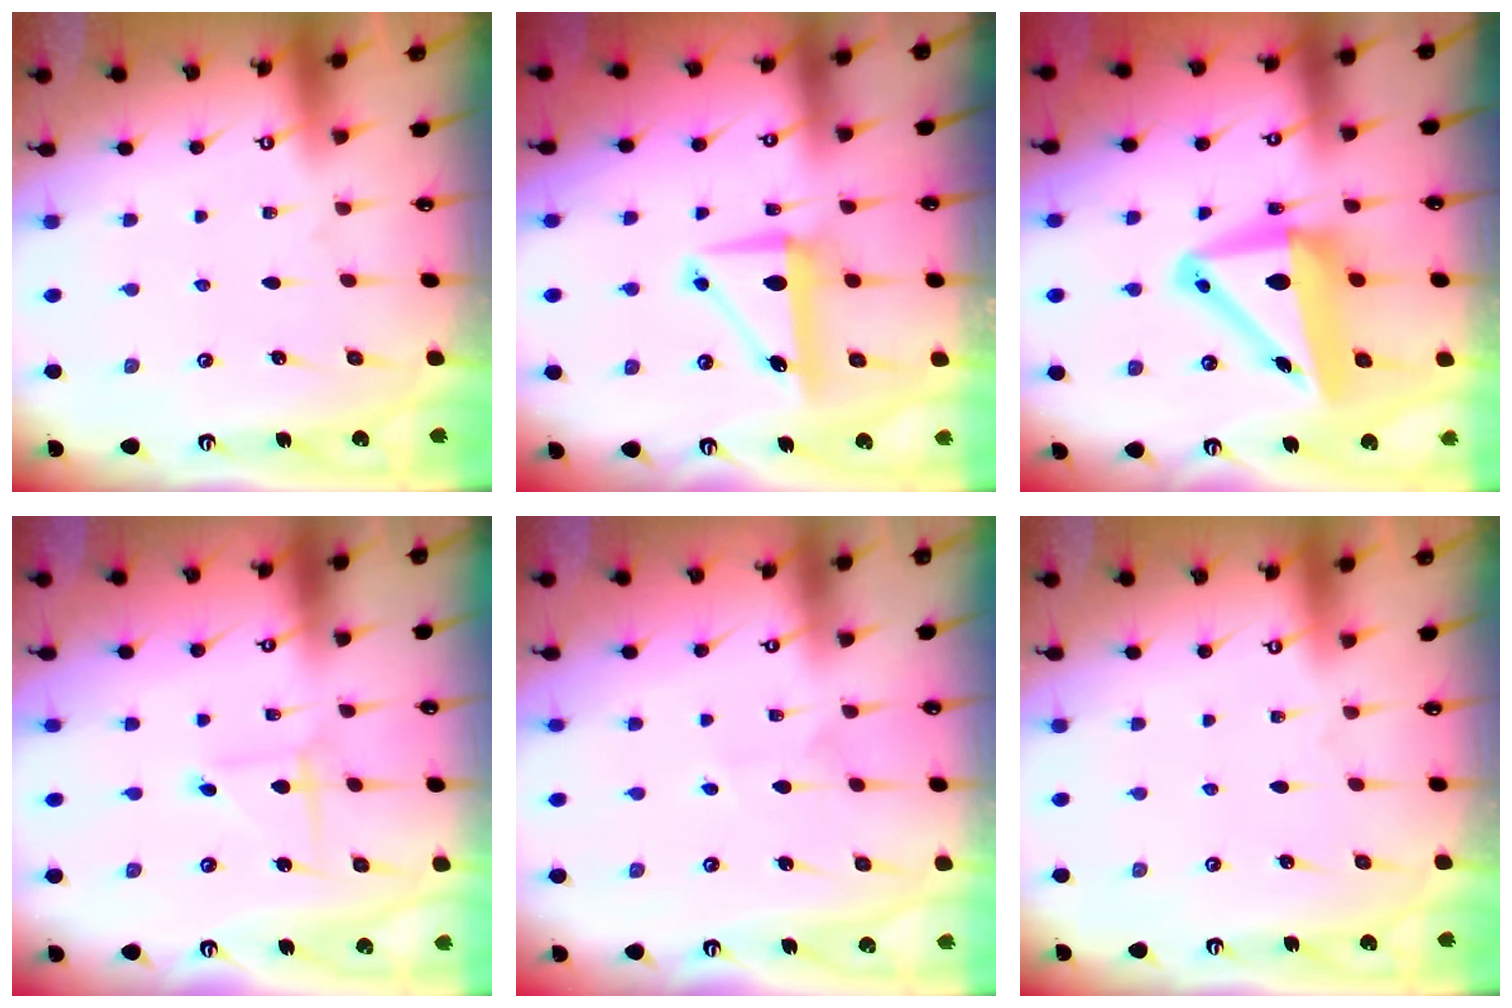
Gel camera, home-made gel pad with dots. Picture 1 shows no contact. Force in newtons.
{"total": 8.4, "press": 8.0, "slide": 2.5}
{"total": 12.7, "press": 12.4, "slide": 2.6}
{"total": 1.8, "press": 1.8, "slide": 0.2}
{"total": 2.9, "press": 2.8, "slide": 0.4}
{"total": 0.0}